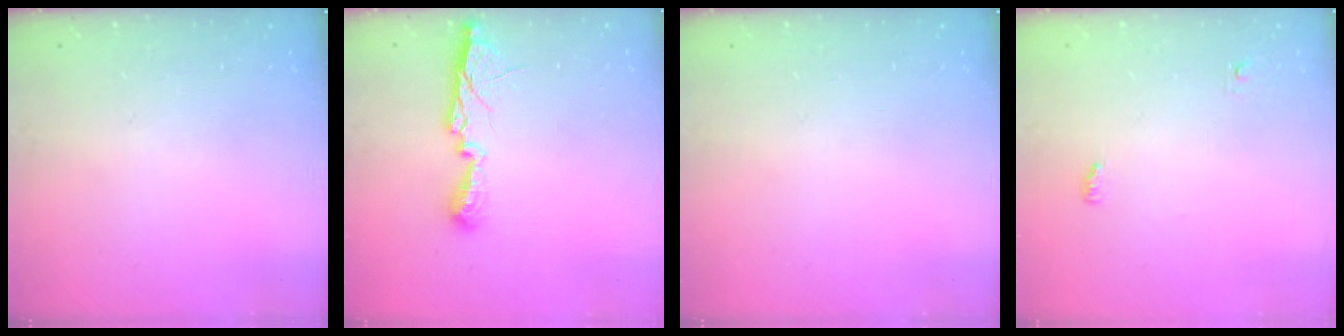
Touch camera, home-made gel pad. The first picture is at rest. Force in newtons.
{"total": 10.7, "press": 10.7, "slide": 0.3}
{"total": 0.0}
{"total": 3.5, "press": 3.4, "slide": 1.0}